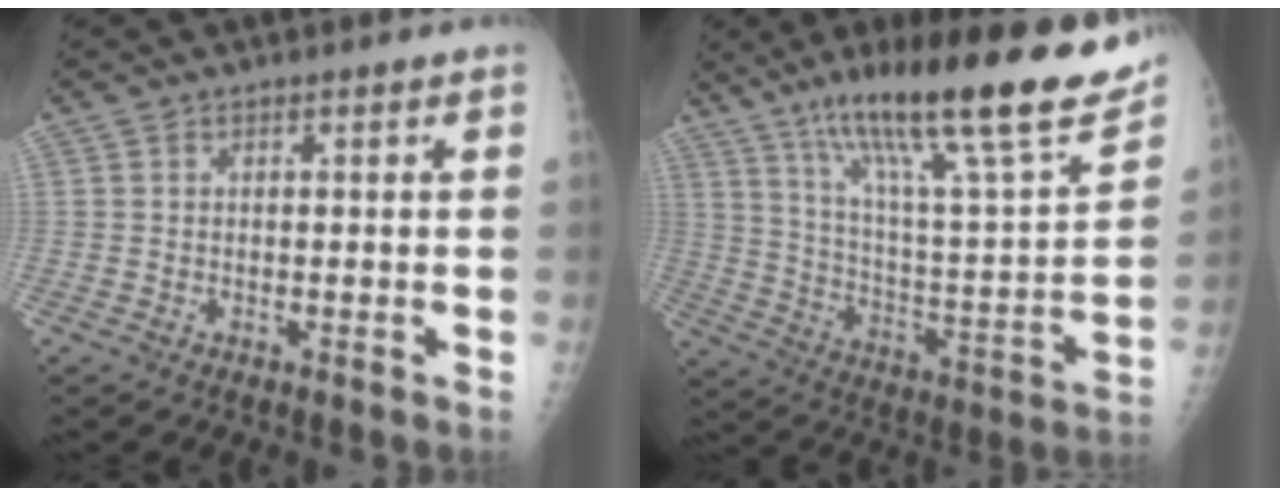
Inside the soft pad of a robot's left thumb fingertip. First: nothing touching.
{"total": 27.8, "force": [18.6, 4.6, 20.2], "torque": [-0.299, -0.054, 0.301]}